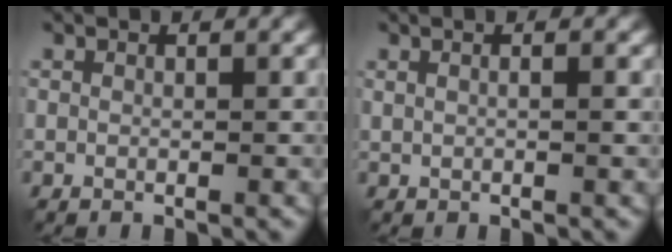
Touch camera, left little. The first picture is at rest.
{"total": 2.0, "force": [0.7, 0.9, 1.6], "torque": [-0.012, 0.003, -0.001]}